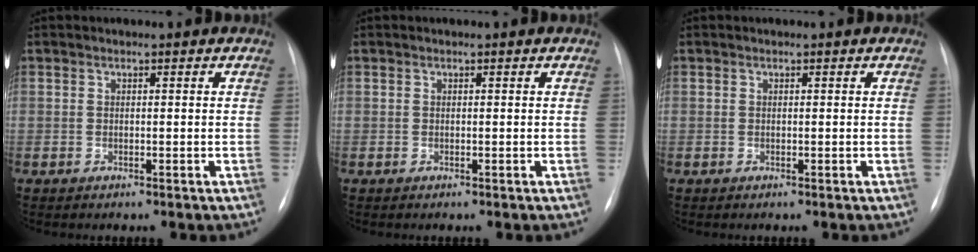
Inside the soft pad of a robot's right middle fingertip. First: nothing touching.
{"total": 0.0}
{"total": 0.0}